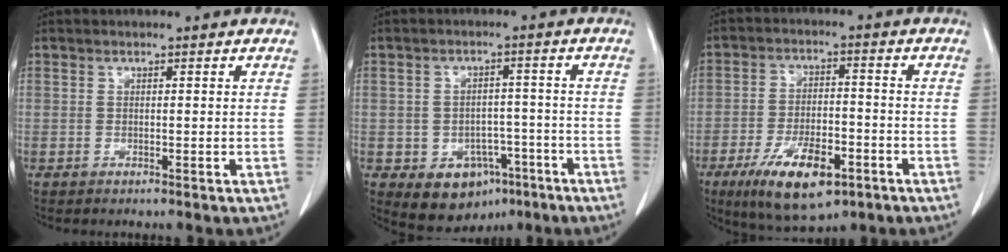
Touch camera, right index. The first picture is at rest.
{"total": 8.1, "force": [-4.0, 6.0, 3.7], "torque": [-0.046, 0.015, -0.047]}
{"total": 12.5, "force": [-6.7, 4.7, 9.4], "torque": [-0.171, -0.007, -0.104]}